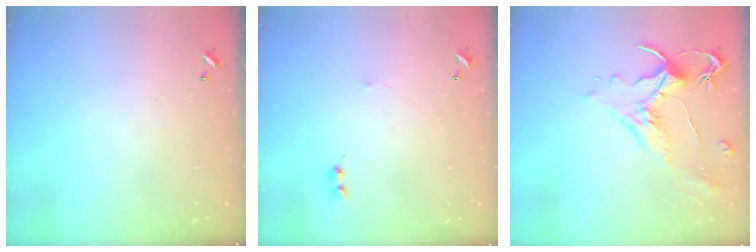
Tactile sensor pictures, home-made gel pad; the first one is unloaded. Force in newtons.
{"total": 1.5, "press": 1.5, "slide": 0.5}
{"total": 1.6, "press": 1.2, "slide": 1.1}